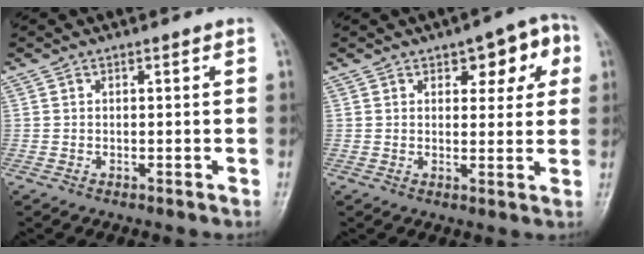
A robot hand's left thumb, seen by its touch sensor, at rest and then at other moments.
{"total": 8.3, "force": [3.5, 4.3, 6.2], "torque": [-0.034, -0.003, 0.037]}